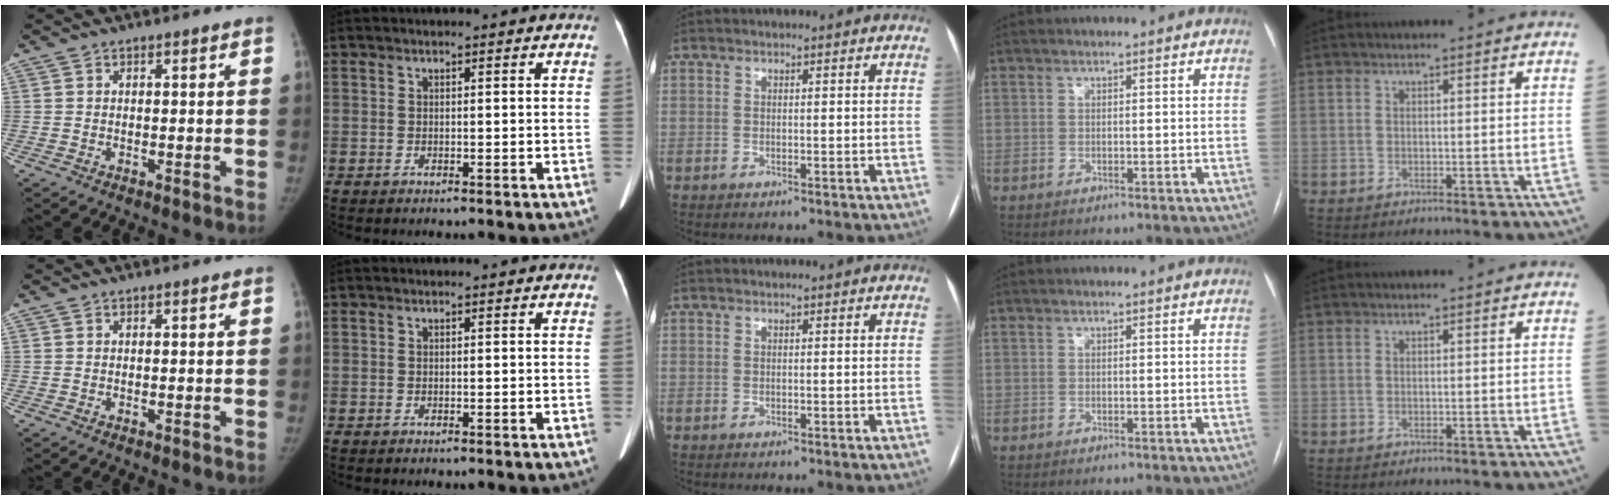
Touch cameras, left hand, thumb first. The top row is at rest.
{}